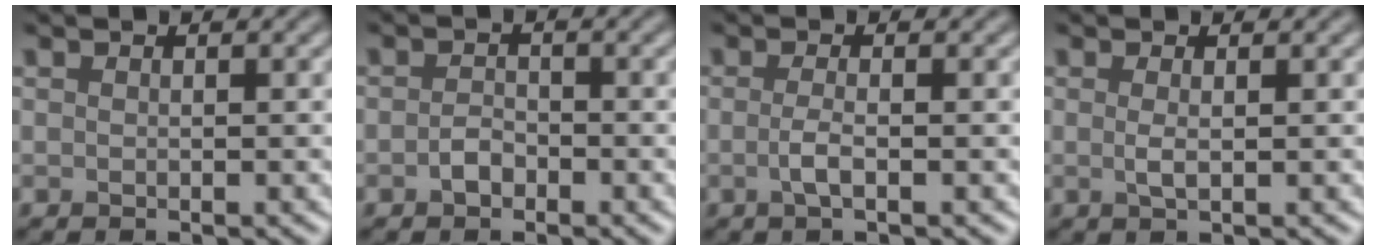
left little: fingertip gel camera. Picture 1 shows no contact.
{"total": 1.4, "force": [-0.7, 0.9, 0.8], "torque": [-0.017, 0.002, -0.016]}
{"total": 1.8, "force": [-0.4, 0.5, 1.7], "torque": [-0.034, -0.001, -0.013]}
{"total": 1.2, "force": [0.1, 0.3, 1.2], "torque": [-0.023, 0.001, 0.000]}